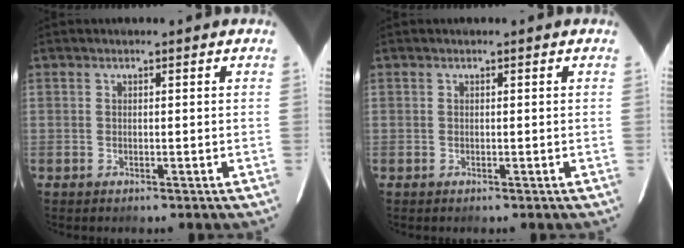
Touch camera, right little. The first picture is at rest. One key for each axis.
{"total": 0.0}